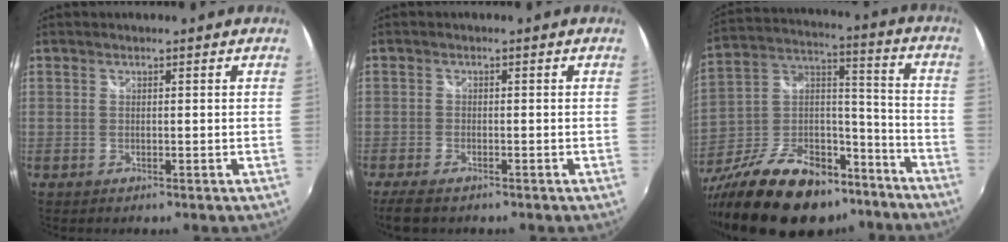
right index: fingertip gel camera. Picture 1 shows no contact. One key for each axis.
{"total": 5.0, "fx": -3.8, "fy": 1.8, "fz": 2.7, "tx": -0.067, "ty": -0.017, "tz": -0.071}
{"total": 27.1, "fx": -19.2, "fy": 13.0, "fz": 14.0, "tx": -0.284, "ty": 0.027, "tz": -0.295}